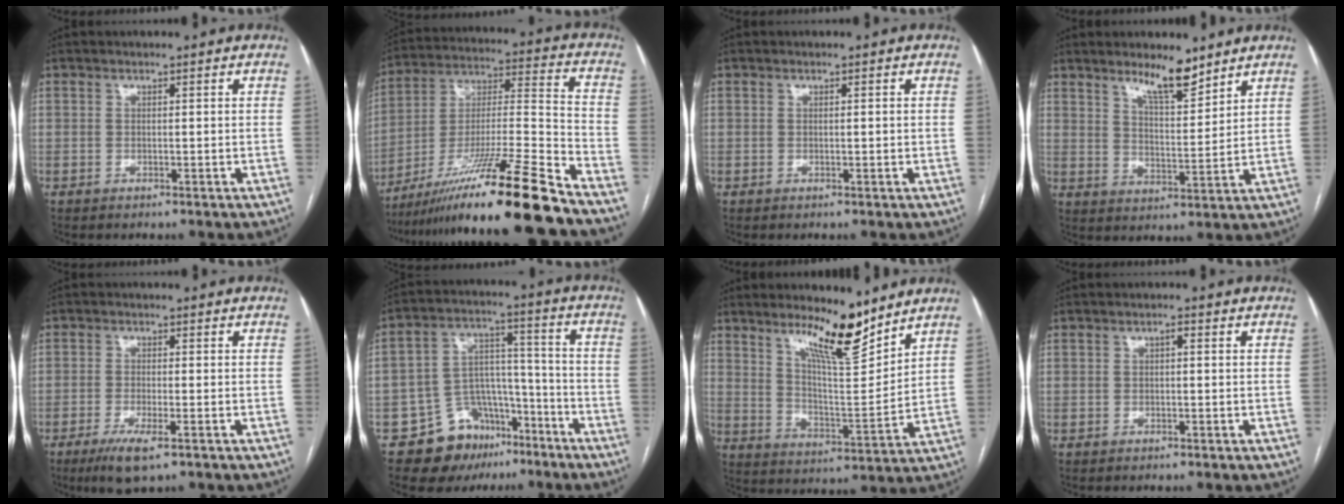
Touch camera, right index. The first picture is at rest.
{"total": 22.2, "force": [-17.2, -1.7, 14.0], "torque": [-0.242, -0.021, -0.302]}
{"total": 0.8, "force": [0.0, 0.1, 0.8], "torque": [-0.017, 0.002, 0.003]}
{"total": 7.3, "force": [5.8, 1.1, 4.3], "torque": [-0.078, -0.010, 0.105]}
{"total": 5.6, "force": [-3.3, 0.9, 4.4], "torque": [-0.082, -0.013, -0.055]}
{"total": 11.7, "force": [-7.9, 7.9, 3.7], "torque": [-0.048, 0.060, -0.120]}
{"total": 11.5, "force": [8.8, 1.2, 7.4], "torque": [-0.121, -0.018, 0.154]}
{"total": 0.9, "force": [0.2, 0.3, 0.8], "torque": [-0.009, 0.007, 0.001]}